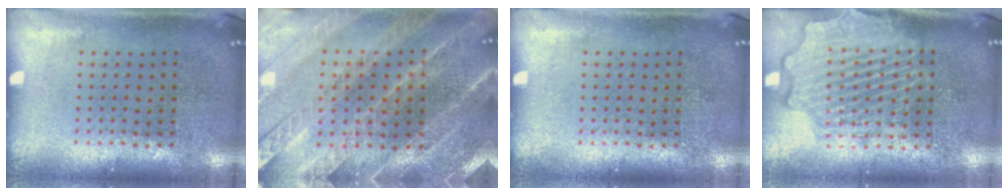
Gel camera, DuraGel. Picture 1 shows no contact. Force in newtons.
{"total": 2.5, "press": 2.5, "slide": 0.3}
{"total": 0.0}
{"total": 3.1, "press": 3.1, "slide": 0.3}